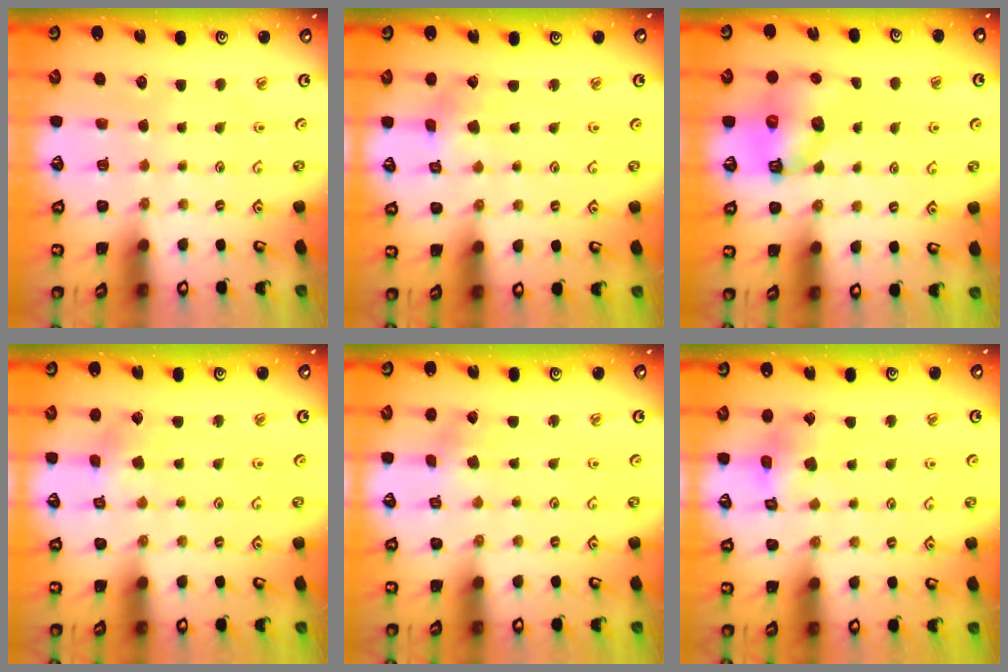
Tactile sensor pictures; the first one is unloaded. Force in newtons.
{"total": 1.6, "press": 1.6, "slide": 0.0}
{"total": 8.4, "press": 8.3, "slide": 1.5}
{"total": 2.0, "press": 2.0, "slide": 0.2}
{"total": 0.7, "press": 0.6, "slide": 0.2}
{"total": 7.6, "press": 7.5, "slide": 0.7}